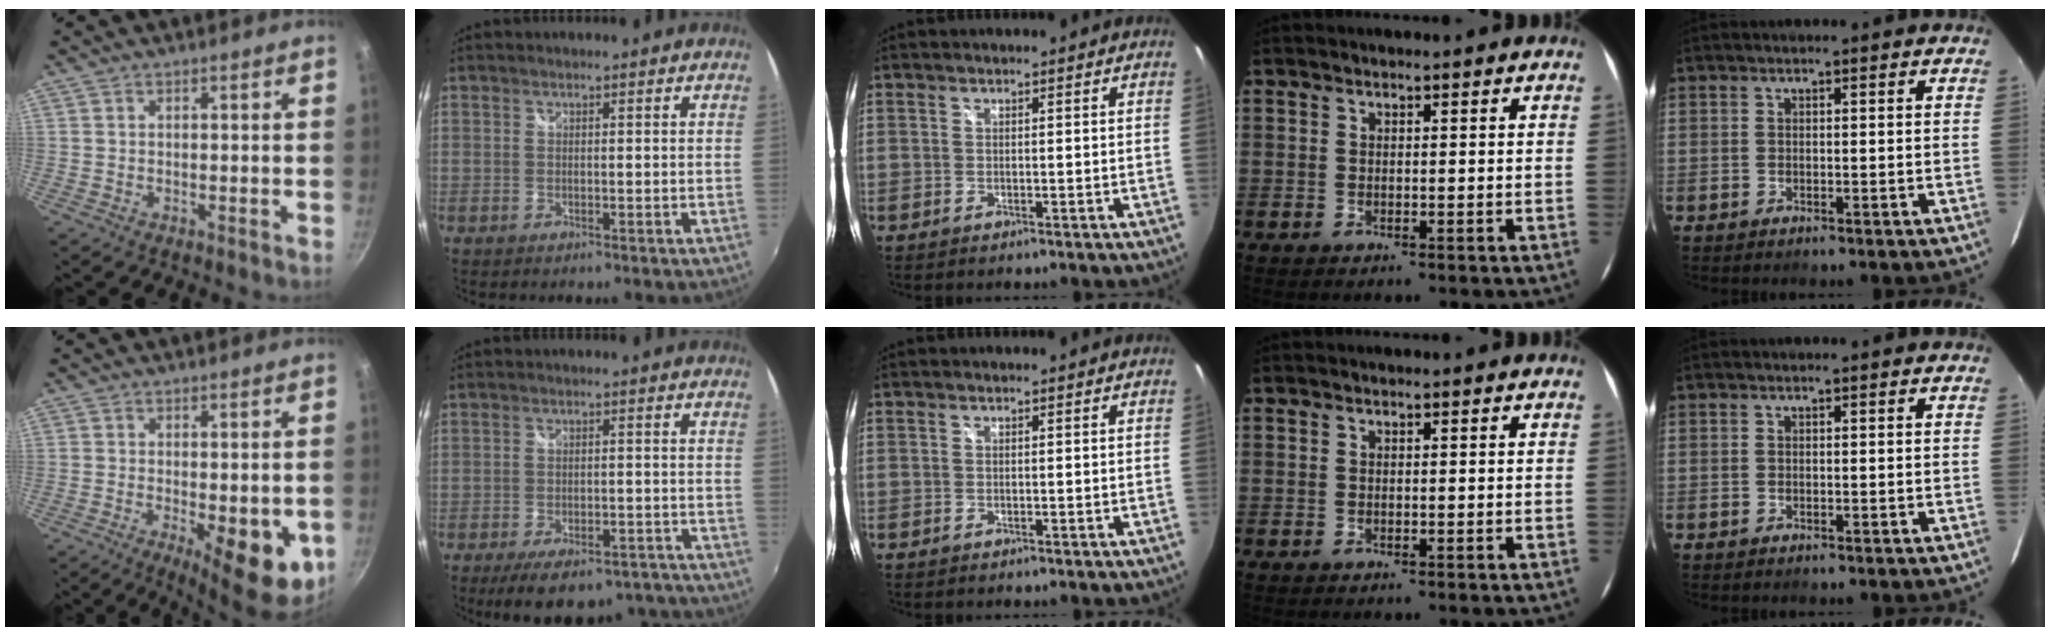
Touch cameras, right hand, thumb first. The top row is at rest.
{"thumb": {"total": 12.1, "force": [-3.1, 4.6, 10.8], "torque": [-0.118, -0.004, -0.029]}, "index": {"total": 15.9, "force": [-13.0, 6.1, 6.7], "torque": [-0.129, 0.005, -0.163]}}